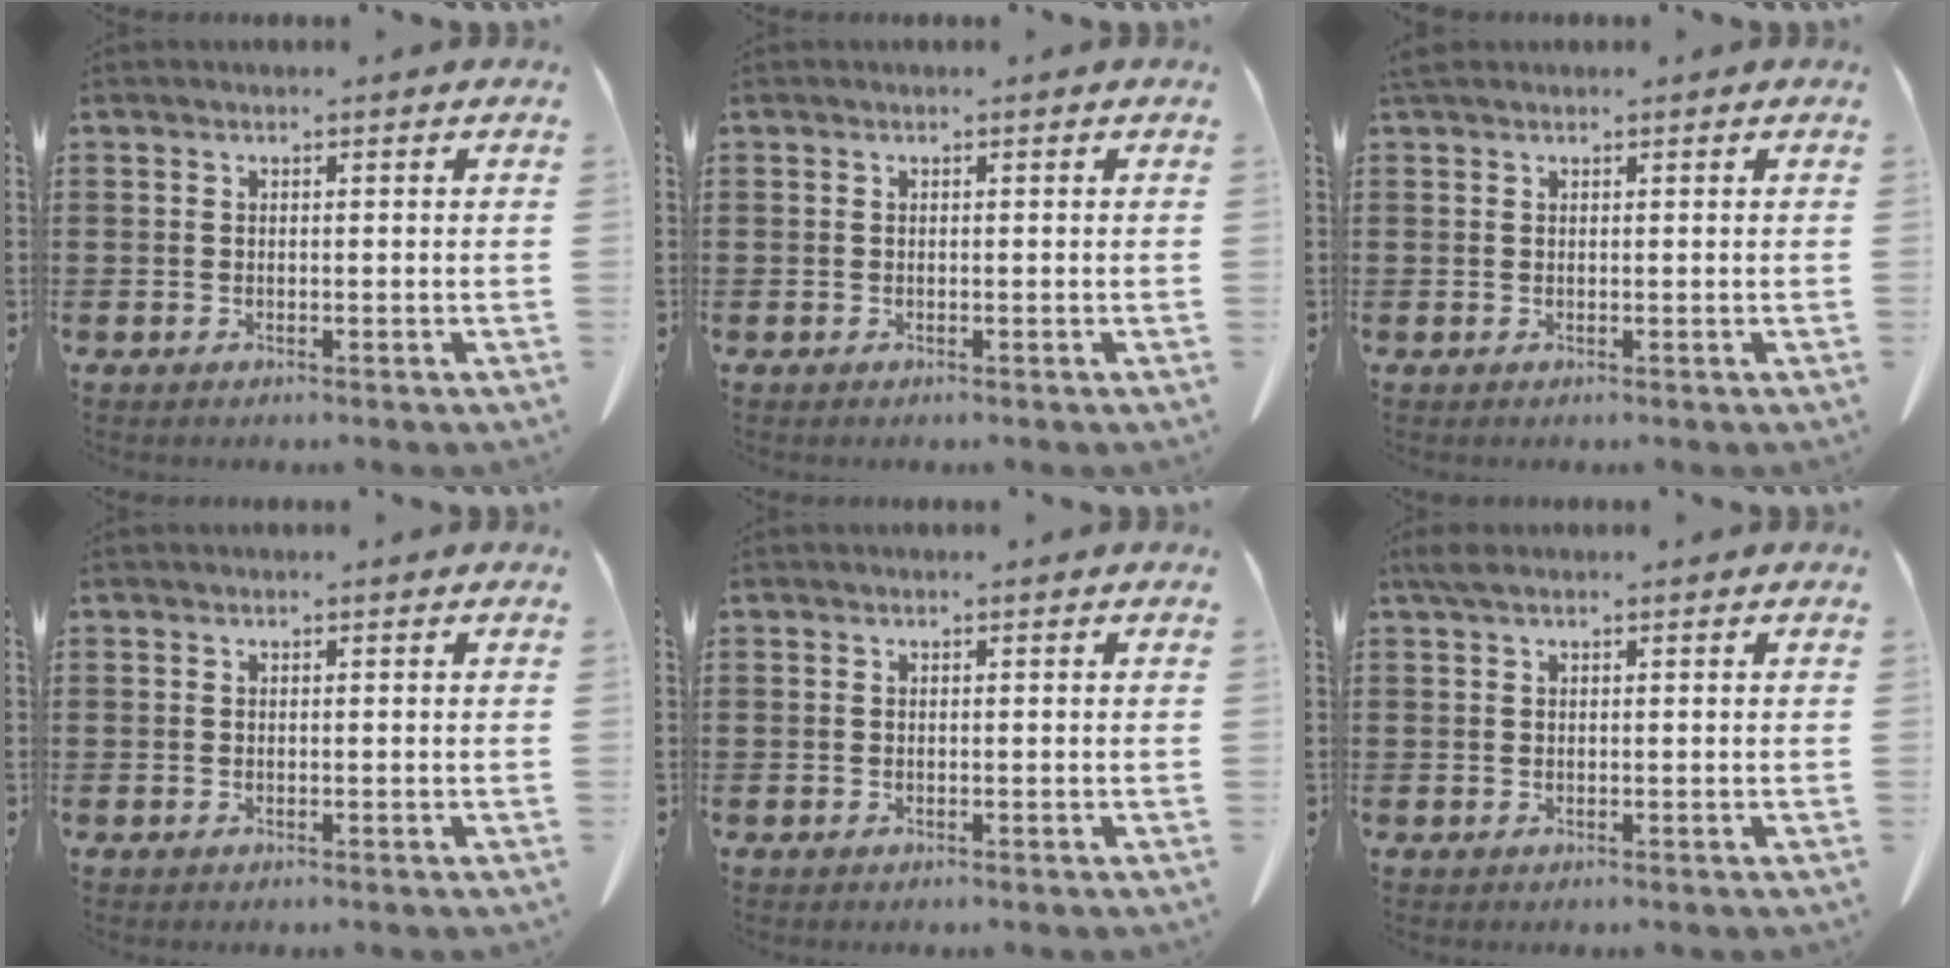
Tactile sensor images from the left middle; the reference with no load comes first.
{"total": 0.0}
{"total": 0.9, "force": [0.7, 0.3, 0.5], "torque": [-0.013, 0.000, 0.014]}
{"total": 0.0}
{"total": 0.0}
{"total": 1.3, "force": [0.6, 0.5, 1.0], "torque": [-0.023, 0.002, 0.011]}